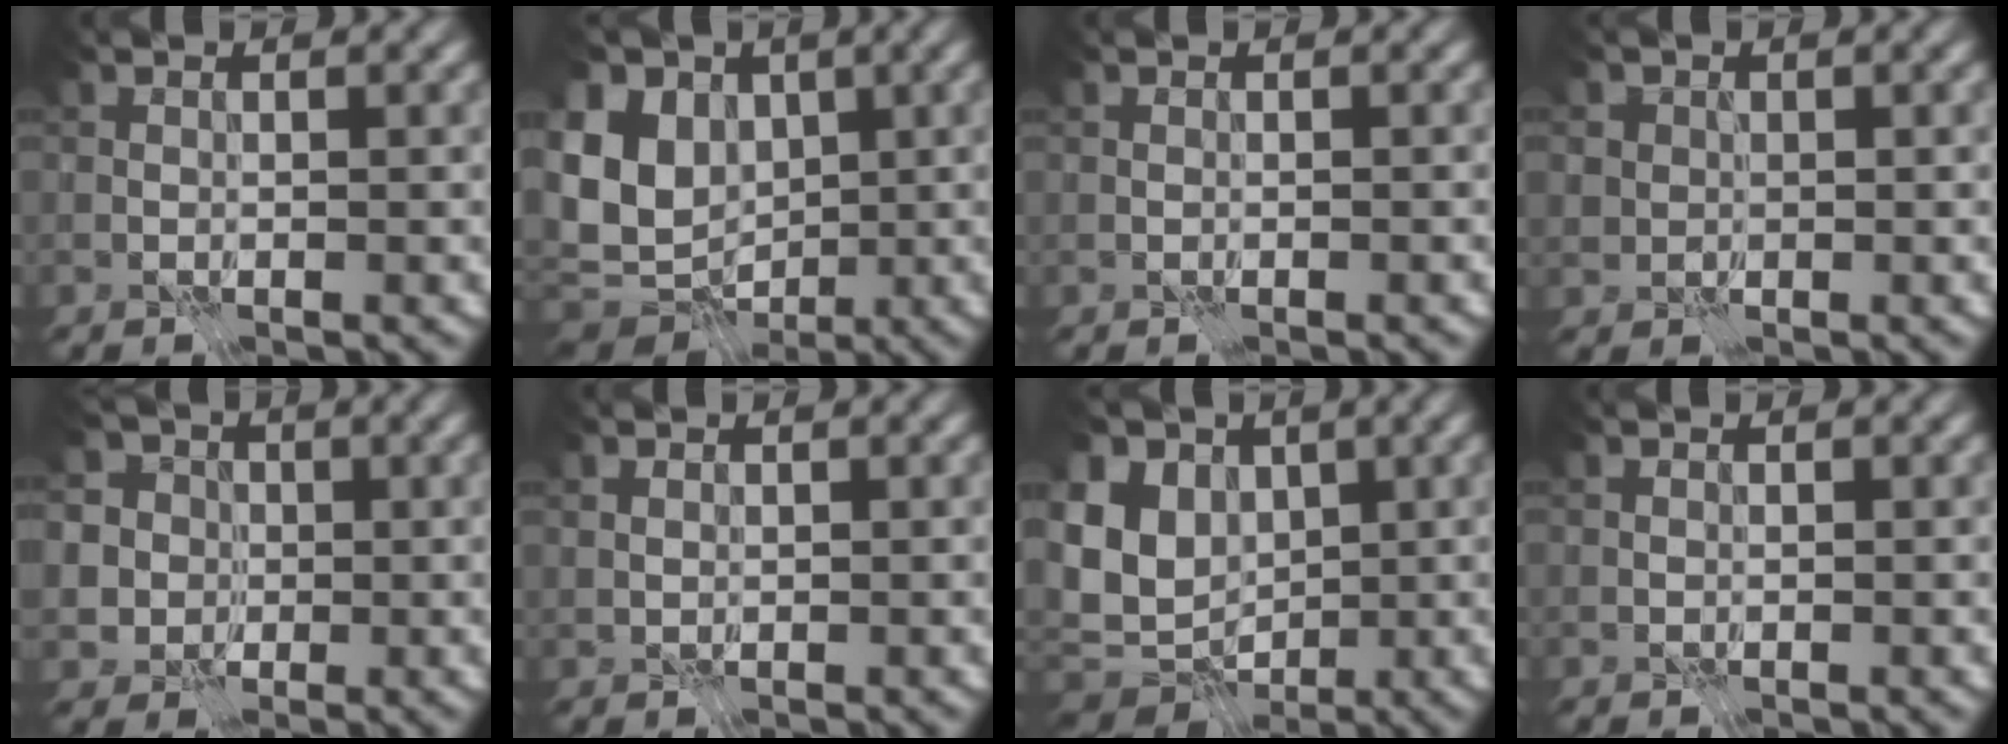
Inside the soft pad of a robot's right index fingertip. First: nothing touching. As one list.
[{"total": 11.2, "force": [0.5, 9.2, 6.3], "torque": [-0.142, 0.011, 0.008]}, {"total": 0.0}, {"total": 0.9, "force": [0.1, 0.9, 0.0], "torque": [0.002, -0.005, 0.005]}, {"total": 6.5, "force": [1.3, 6.0, 2.1], "torque": [-0.040, 0.027, 0.005]}, {"total": 0.6, "force": [0.4, 0.4, 0.3], "torque": [-0.008, 0.000, 0.008]}, {"total": 9.7, "force": [0.8, 7.9, 5.5], "torque": [-0.119, 0.009, 0.017]}, {"total": 0.0}]